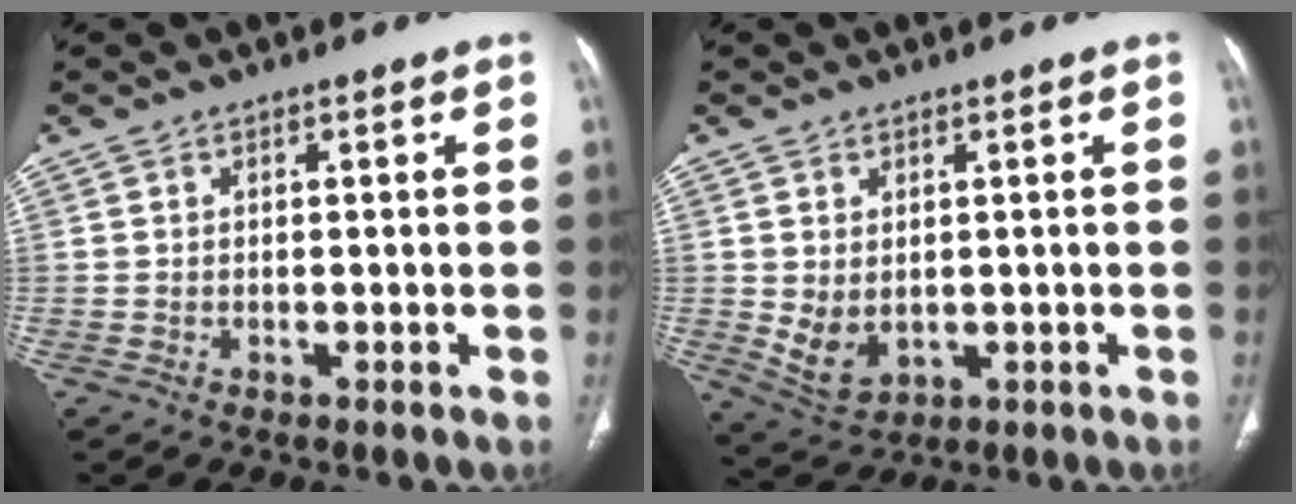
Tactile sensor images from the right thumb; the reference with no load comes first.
{"total": 5.7, "force": [0.2, 3.9, 4.1], "torque": [-0.074, -0.008, 0.027]}